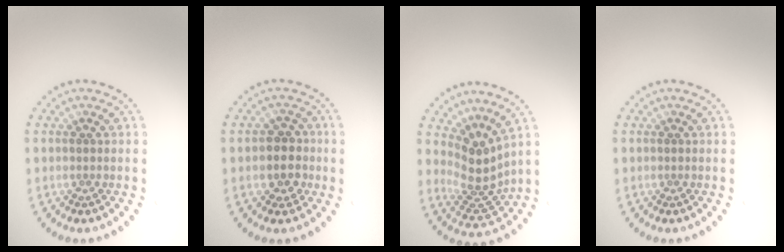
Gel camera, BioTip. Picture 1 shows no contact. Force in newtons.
{"total": 2.9, "press": 2.7, "slide": 1.0}
{"total": 3.8, "press": 2.8, "slide": 2.6}
{"total": 0.0}